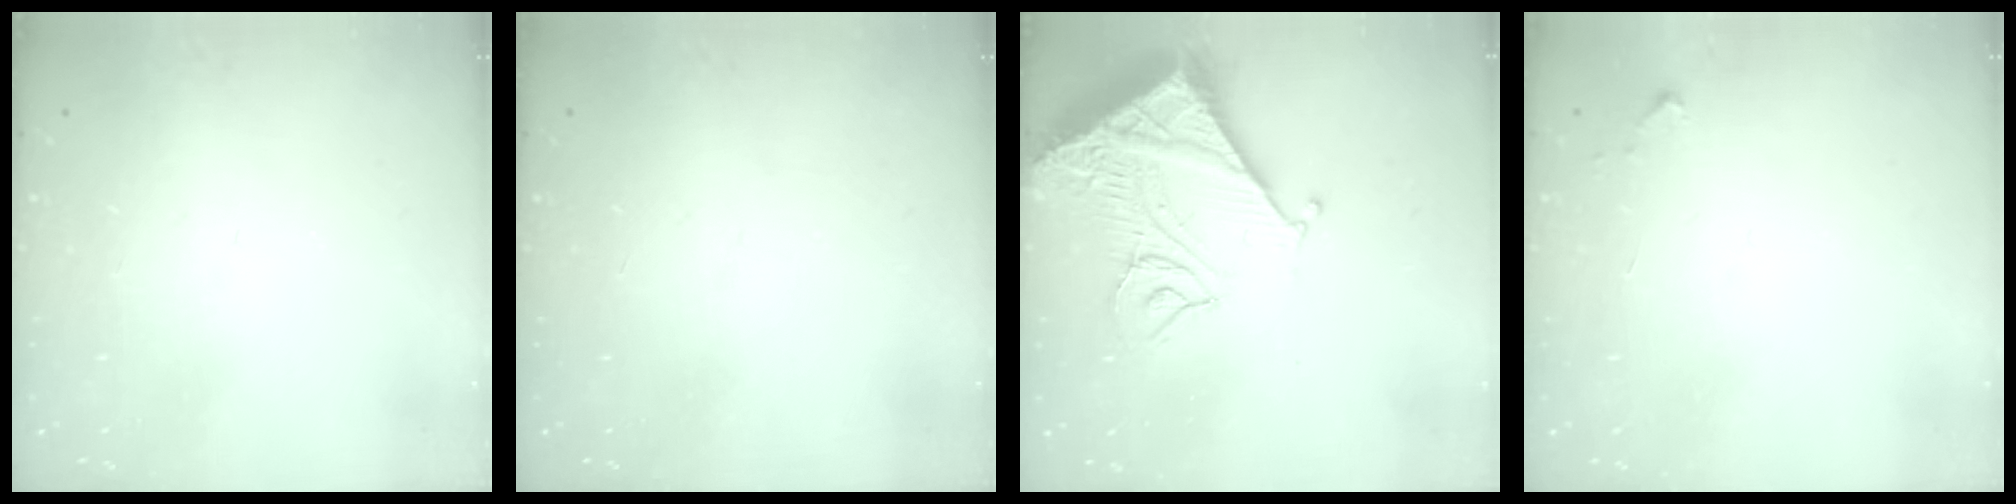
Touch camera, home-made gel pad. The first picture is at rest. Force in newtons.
{"total": 0.0}
{"total": 14.7, "press": 14.6, "slide": 1.6}
{"total": 2.6, "press": 2.6, "slide": 0.4}